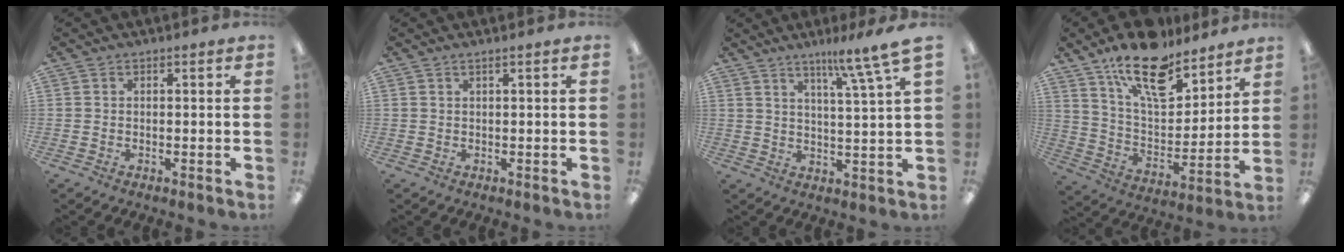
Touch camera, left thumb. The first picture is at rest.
{"total": 0.9, "force": [0.6, 0.0, 0.7], "torque": [-0.013, -0.001, 0.010]}
{"total": 9.6, "force": [7.1, -0.1, 6.4], "torque": [-0.094, -0.049, 0.111]}
{"total": 17.8, "force": [13.0, 7.7, 9.4], "torque": [-0.156, -0.076, 0.226]}